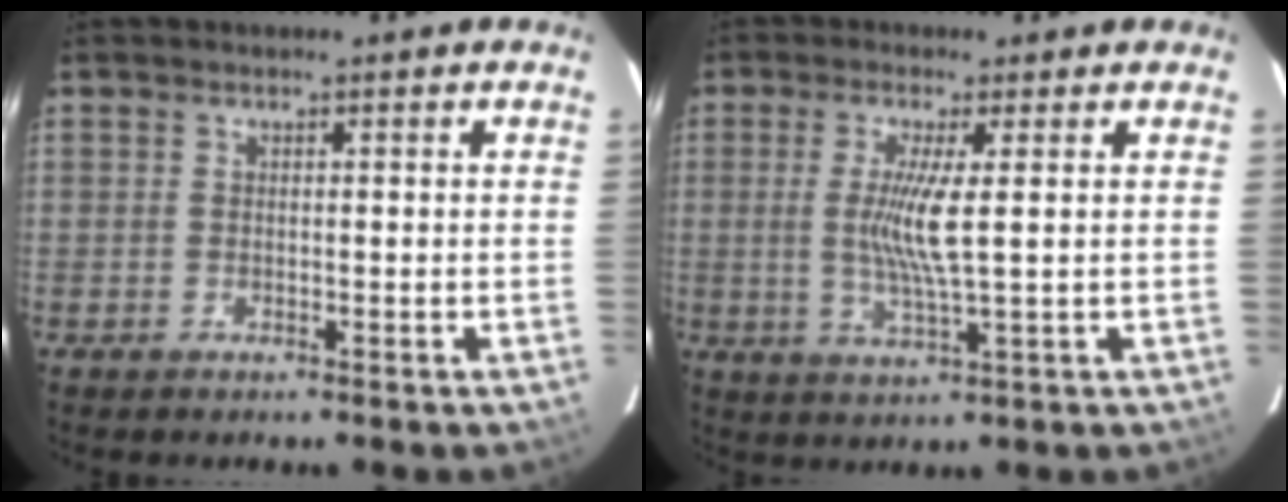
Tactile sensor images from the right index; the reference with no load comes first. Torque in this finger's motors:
{"motor_torque": [0.07, -0.01, 0.28, 0.13]}